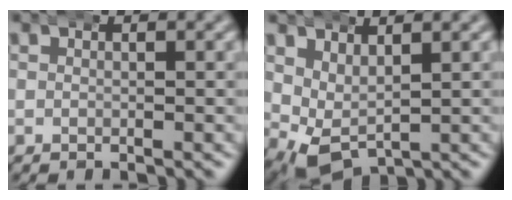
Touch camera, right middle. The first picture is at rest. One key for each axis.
{"total": 5.1, "fx": 0.3, "fy": 3.9, "fz": 3.2, "tx": -0.080, "ty": -0.034, "tz": 0.016}